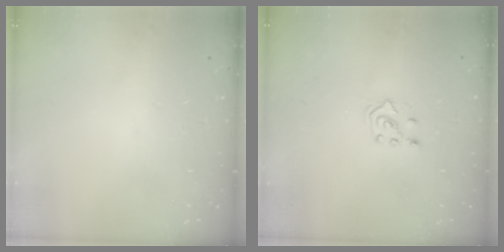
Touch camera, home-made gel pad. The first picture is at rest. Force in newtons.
{"total": 4.0, "press": 3.9, "slide": 1.0}